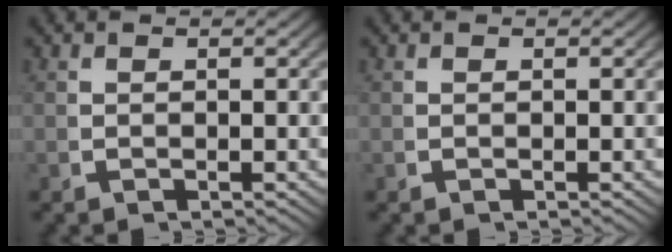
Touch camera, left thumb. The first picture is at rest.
{"total": 0.0}